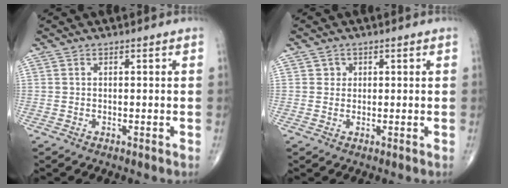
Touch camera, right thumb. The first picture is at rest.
{"total": 1.4, "force": [0.4, 1.3, 0.2], "torque": [0.008, 0.000, 0.003]}